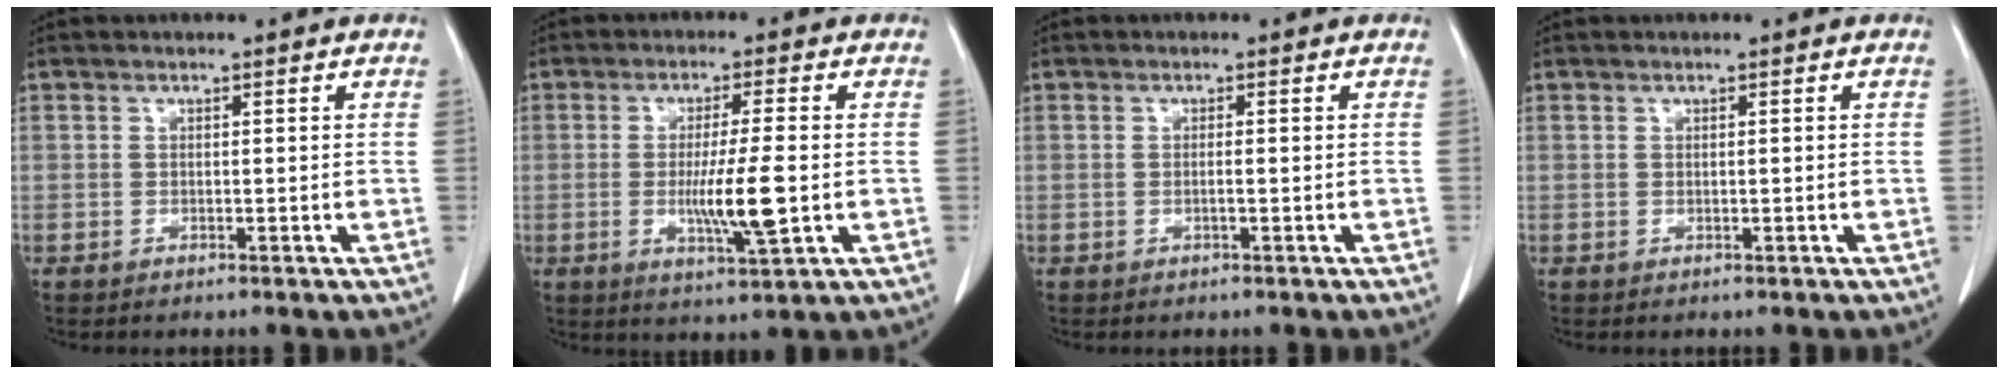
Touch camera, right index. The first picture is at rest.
{"total": 8.8, "force": [-1.0, 0.2, 8.7], "torque": [-0.151, -0.018, -0.019]}
{"total": 0.8, "force": [-0.2, -0.1, 0.7], "torque": [-0.014, 0.001, -0.004]}
{"total": 0.0}